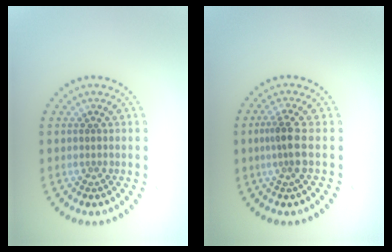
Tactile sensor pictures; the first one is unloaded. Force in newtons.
{"total": 2.4, "press": 1.8, "slide": 1.6}